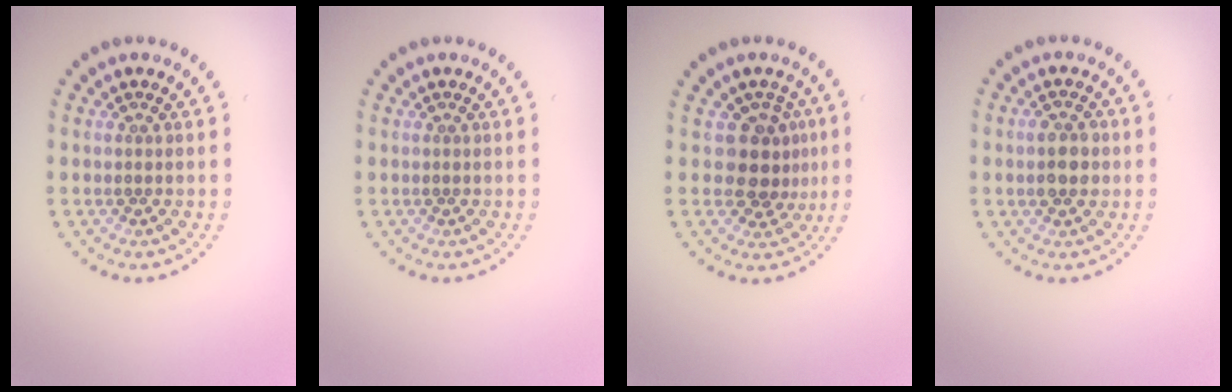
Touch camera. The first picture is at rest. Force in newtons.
{"total": 0.0}
{"total": 3.5, "press": 2.9, "slide": 2.0}
{"total": 2.8, "press": 2.8, "slide": 0.3}